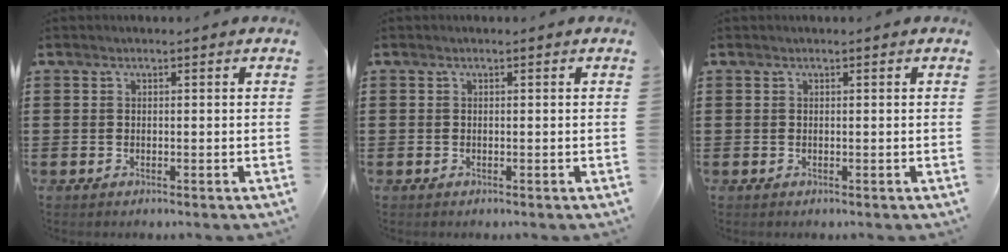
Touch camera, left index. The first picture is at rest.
{"total": 0.0}
{"total": 0.0}